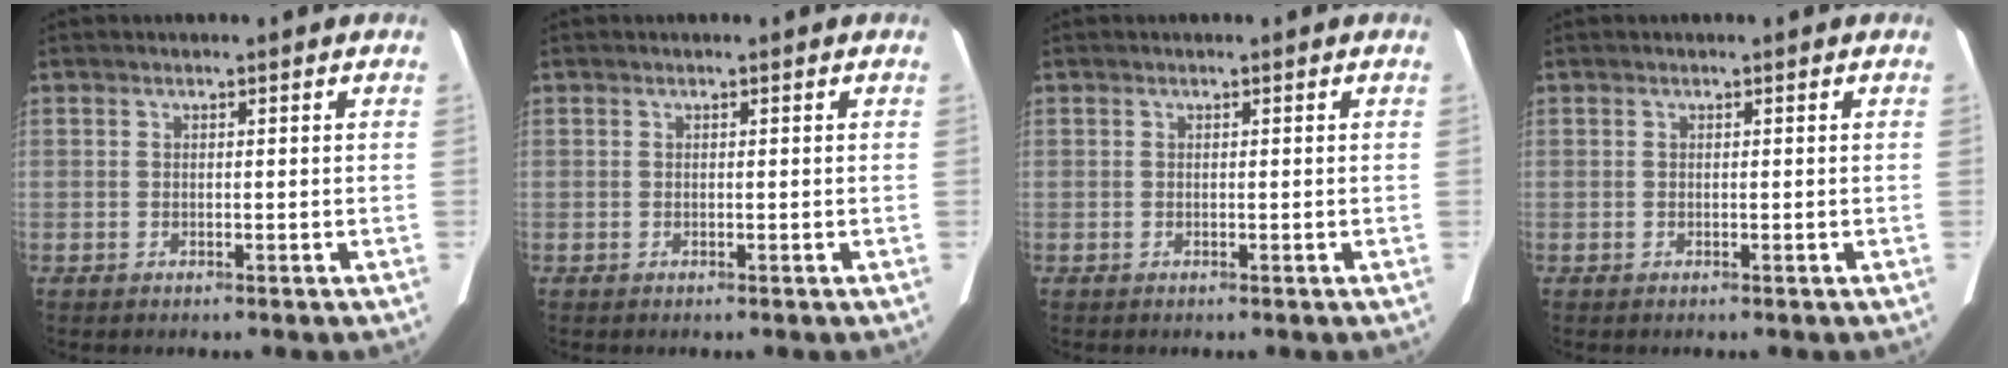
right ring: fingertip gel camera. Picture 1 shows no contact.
{"total": 0.0}
{"total": 0.0}
{"total": 0.0}